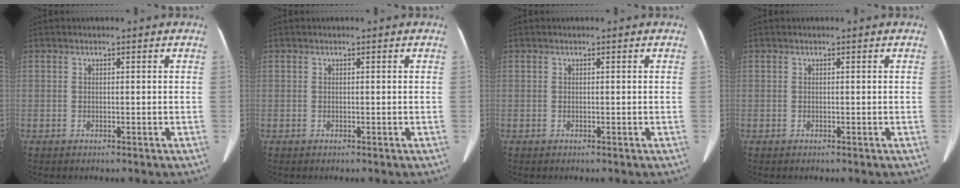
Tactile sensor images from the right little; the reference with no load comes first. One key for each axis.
{"total": 0.0}
{"total": 0.0}
{"total": 0.0}